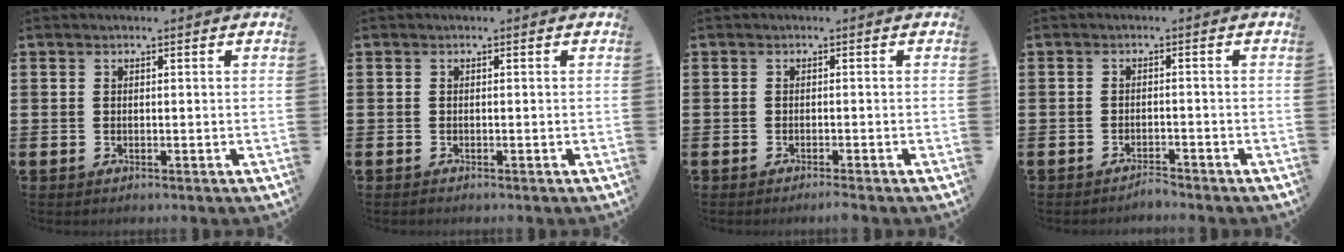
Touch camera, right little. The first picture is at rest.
{"total": 0.0}
{"total": 0.9, "force": [-0.7, -0.1, 0.5], "torque": [-0.007, -0.003, -0.014]}
{"total": 1.5, "force": [-1.5, 0.0, 0.0], "torque": [-0.006, 0.004, -0.031]}